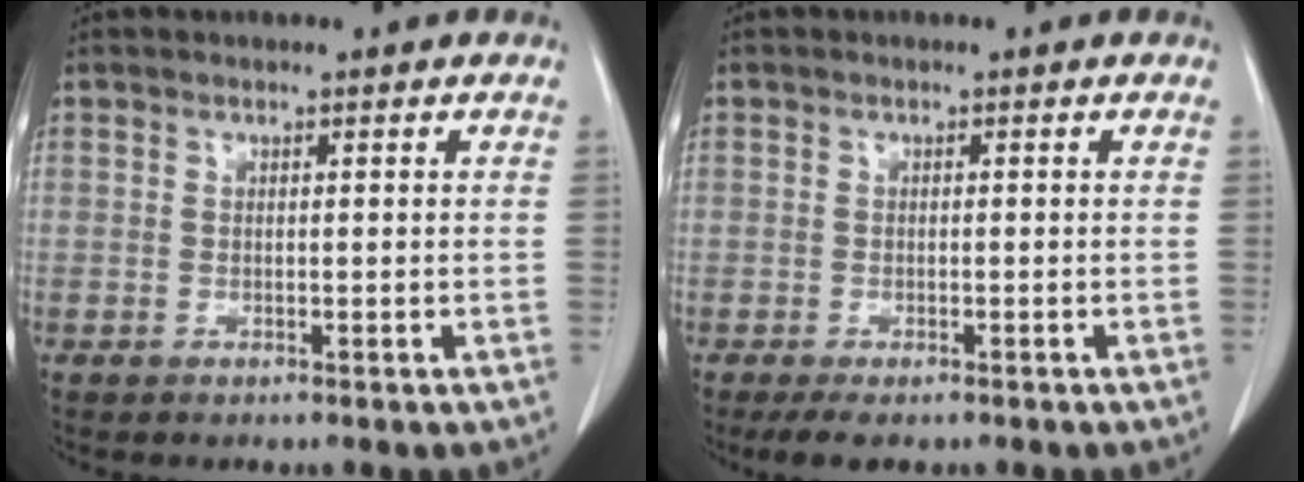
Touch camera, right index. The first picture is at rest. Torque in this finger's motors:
{"motor_torque": [-0.89, -0.52, -0.55, -0.21]}